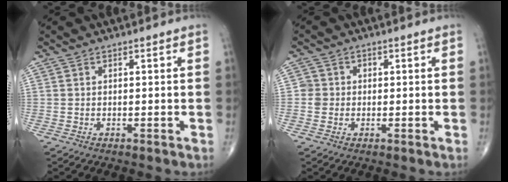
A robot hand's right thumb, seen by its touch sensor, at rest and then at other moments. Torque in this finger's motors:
{"motor_torque": [0.03, 0.81, 0.19, 0.08, -0.03]}